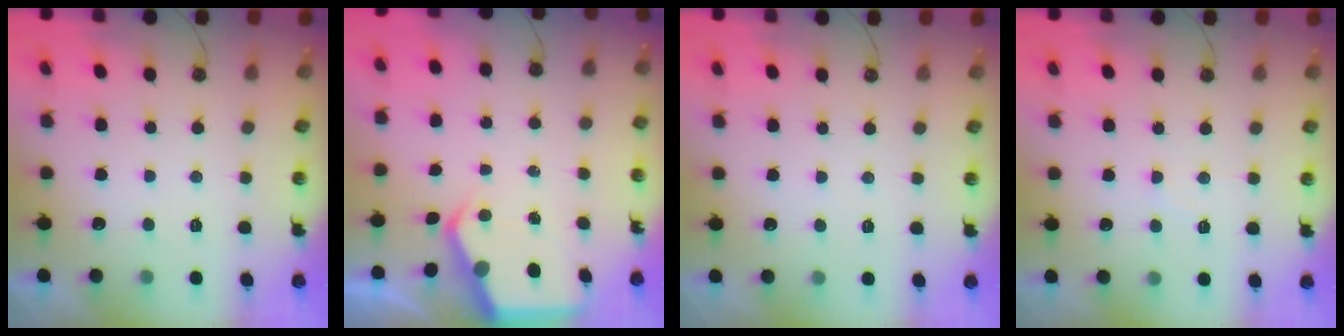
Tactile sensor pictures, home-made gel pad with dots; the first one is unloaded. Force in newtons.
{"total": 4.4, "press": 4.4, "slide": 0.4}
{"total": 1.4, "press": 1.3, "slide": 0.3}
{"total": 6.0, "press": 5.9, "slide": 0.9}